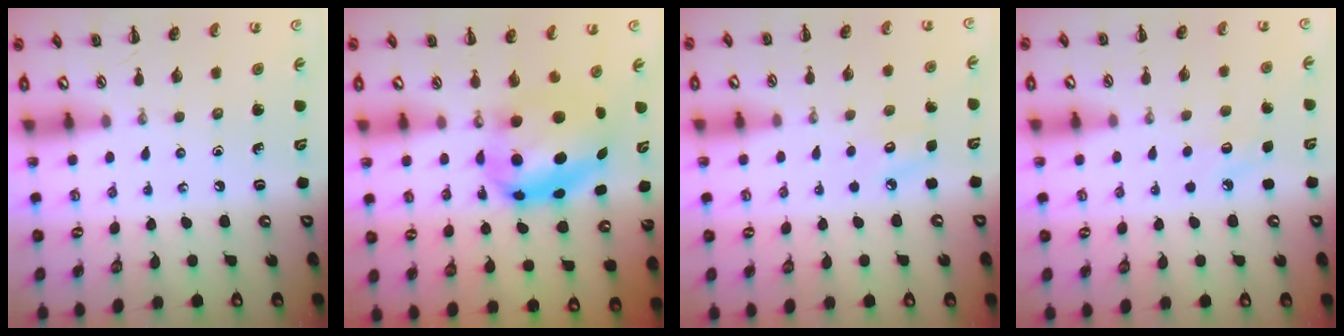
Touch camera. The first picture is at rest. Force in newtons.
{"total": 7.5, "press": 7.3, "slide": 1.6}
{"total": 6.2, "press": 6.0, "slide": 1.8}
{"total": 5.6, "press": 5.5, "slide": 1.4}